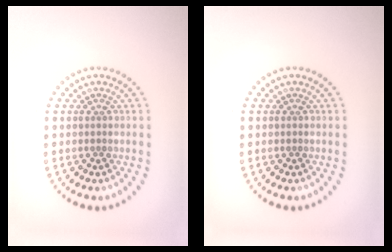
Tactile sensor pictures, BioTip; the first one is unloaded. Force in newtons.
{"total": 0.0}